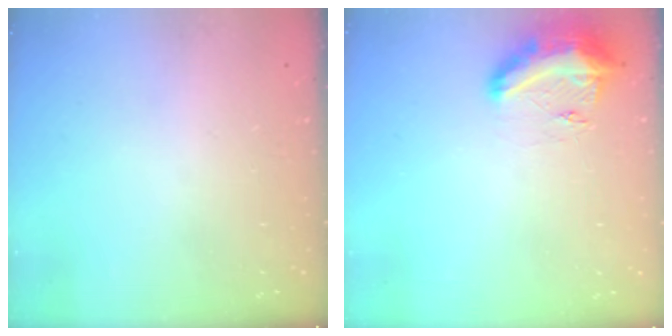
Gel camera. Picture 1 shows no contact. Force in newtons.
{"total": 10.3, "press": 10.3, "slide": 1.1}